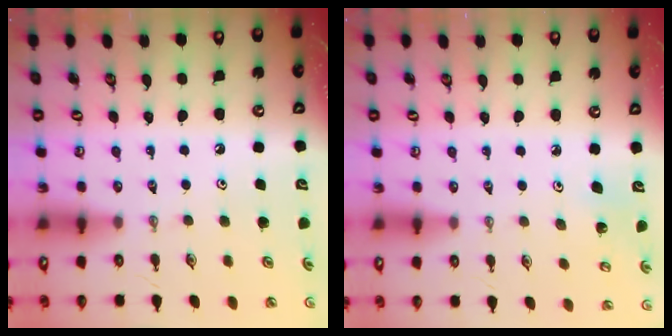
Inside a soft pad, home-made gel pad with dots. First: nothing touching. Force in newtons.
{"total": 3.5, "press": 3.2, "slide": 1.3}